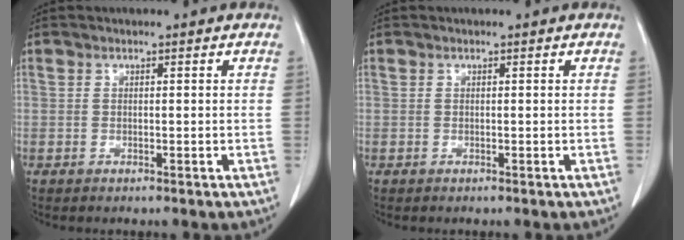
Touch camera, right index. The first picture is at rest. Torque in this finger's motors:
{"motor_torque": [0.00, 0.00, 0.00, 0.00]}